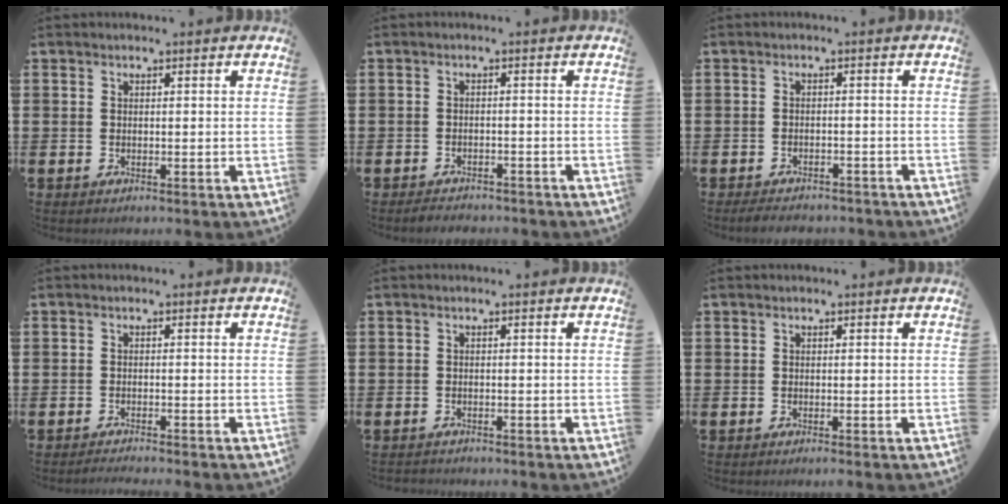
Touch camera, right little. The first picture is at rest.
{"total": 1.5, "force": [-1.5, 0.3, 0.1], "torque": [-0.008, 0.003, -0.033]}
{"total": 1.8, "force": [-1.8, 0.3, 0.3], "torque": [-0.010, 0.004, -0.039]}
{"total": 0.9, "force": [-0.9, -0.2, 0.2], "torque": [-0.004, -0.002, -0.018]}
{"total": 0.5, "force": [-0.5, 0.1, 0.0], "torque": [-0.002, -0.001, -0.011]}
{"total": 0.0}